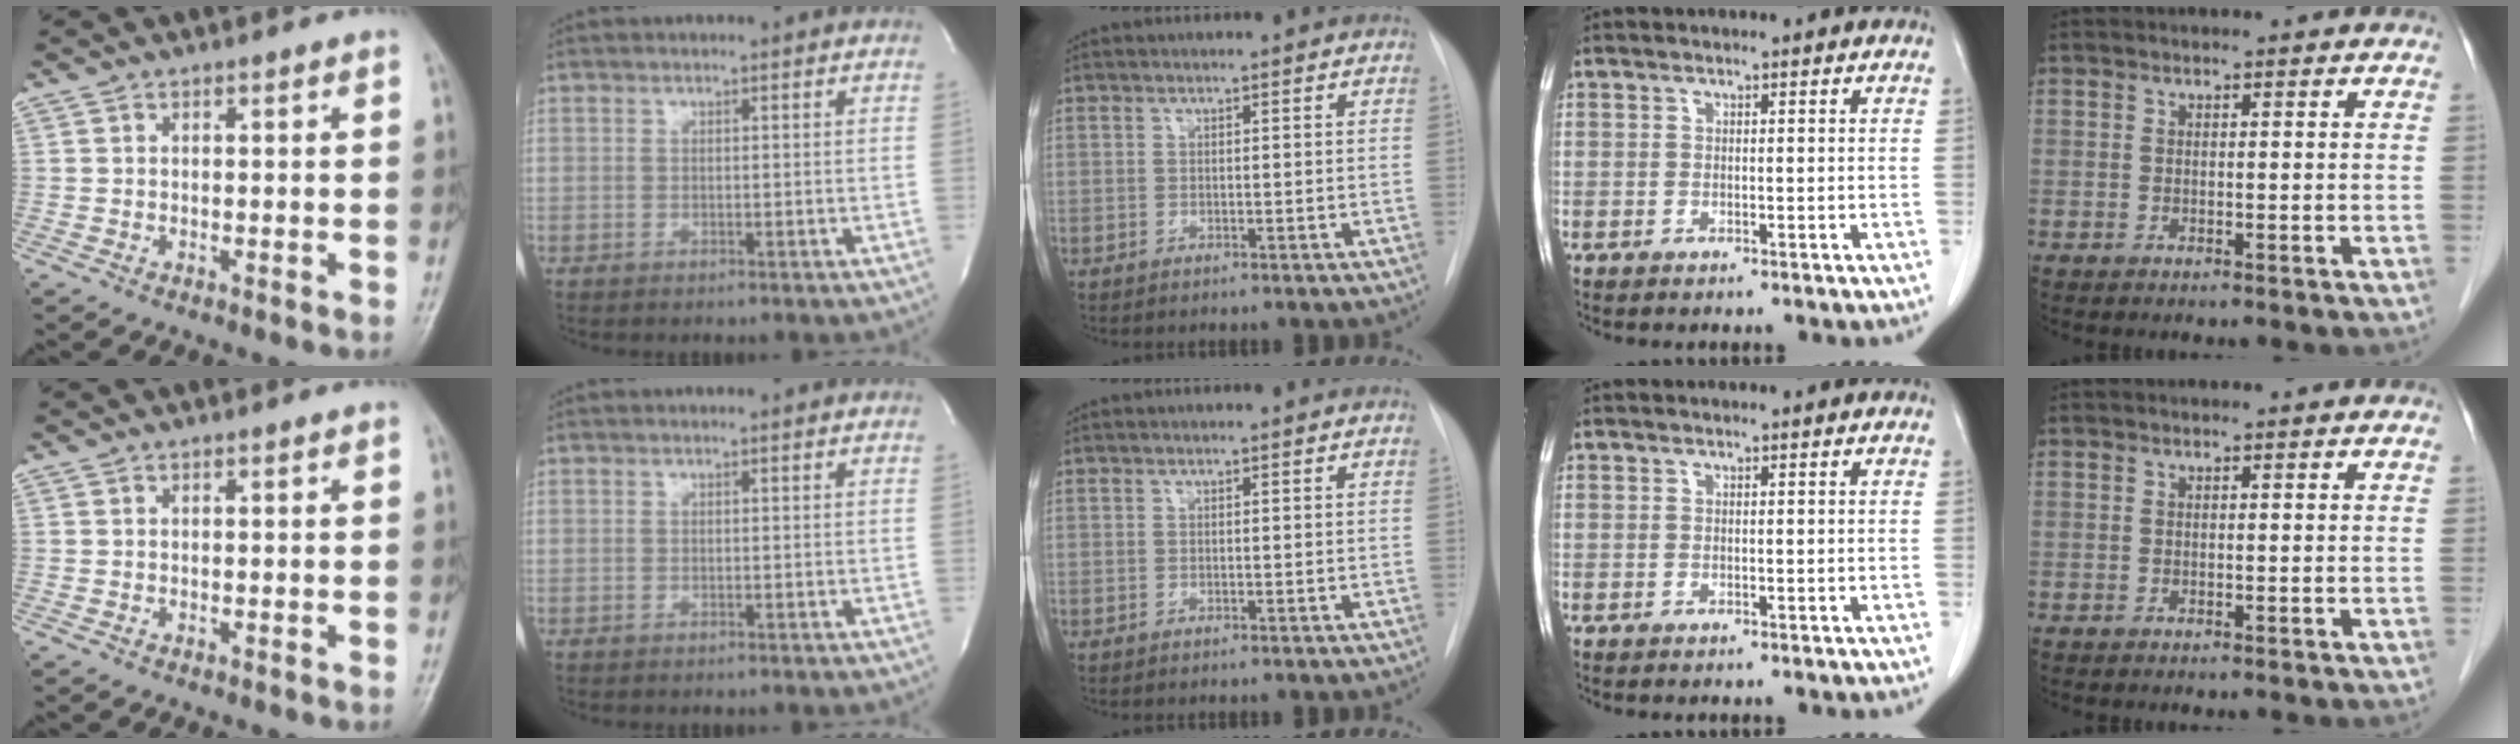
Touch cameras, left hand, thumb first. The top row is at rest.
{}